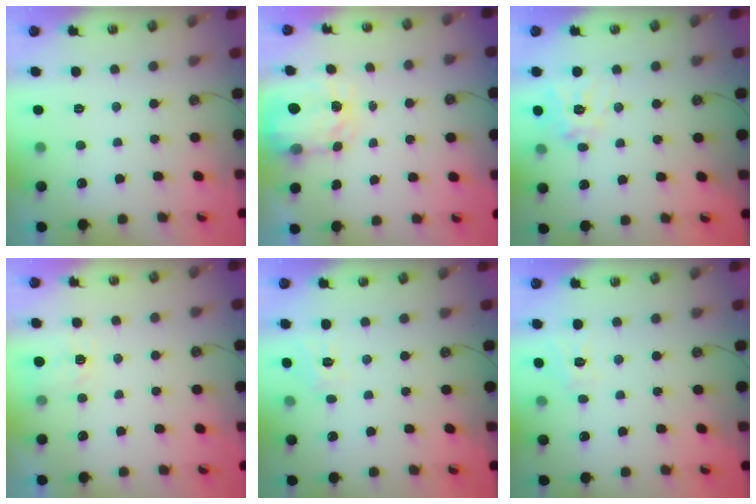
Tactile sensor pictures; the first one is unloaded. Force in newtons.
{"total": 4.0, "press": 4.0, "slide": 0.5}
{"total": 12.4, "press": 12.3, "slide": 1.5}
{"total": 4.0, "press": 4.0, "slide": 0.5}
{"total": 6.4, "press": 6.4, "slide": 0.5}
{"total": 5.9, "press": 5.9, "slide": 0.4}